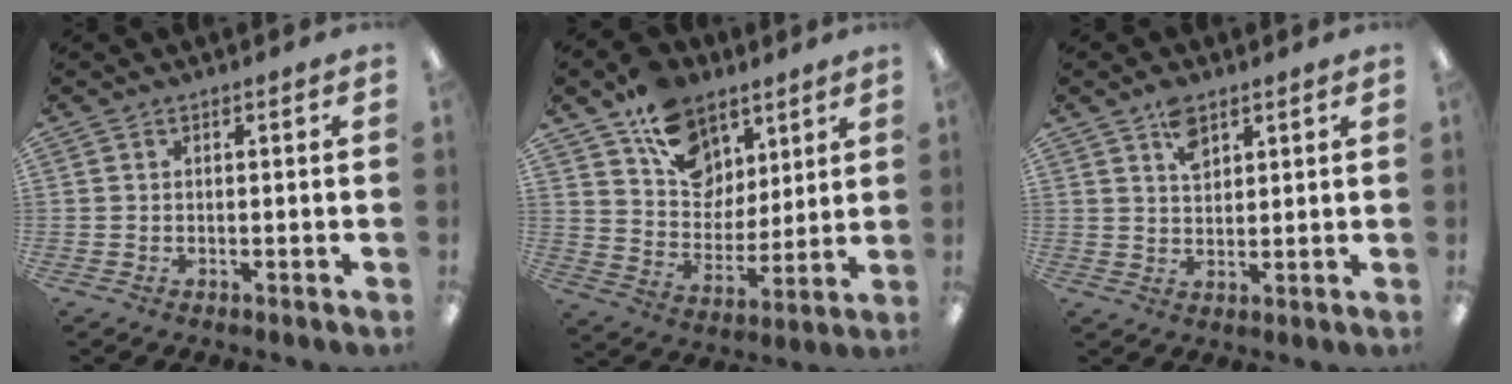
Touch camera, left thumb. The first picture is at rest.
{"total": 15.0, "force": [9.3, 10.4, 5.6], "torque": [-0.098, -0.052, 0.180]}
{"total": 5.4, "force": [3.3, 3.1, 2.9], "torque": [-0.042, -0.008, 0.056]}